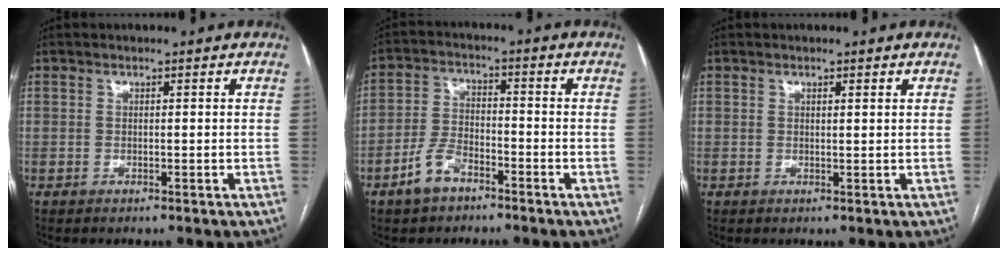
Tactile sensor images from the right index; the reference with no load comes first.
{"total": 6.0, "force": [-3.9, 2.9, 3.5], "torque": [-0.082, 0.008, -0.072]}
{"total": 0.7, "force": [0.5, 0.0, 0.5], "torque": [-0.008, 0.000, 0.007]}